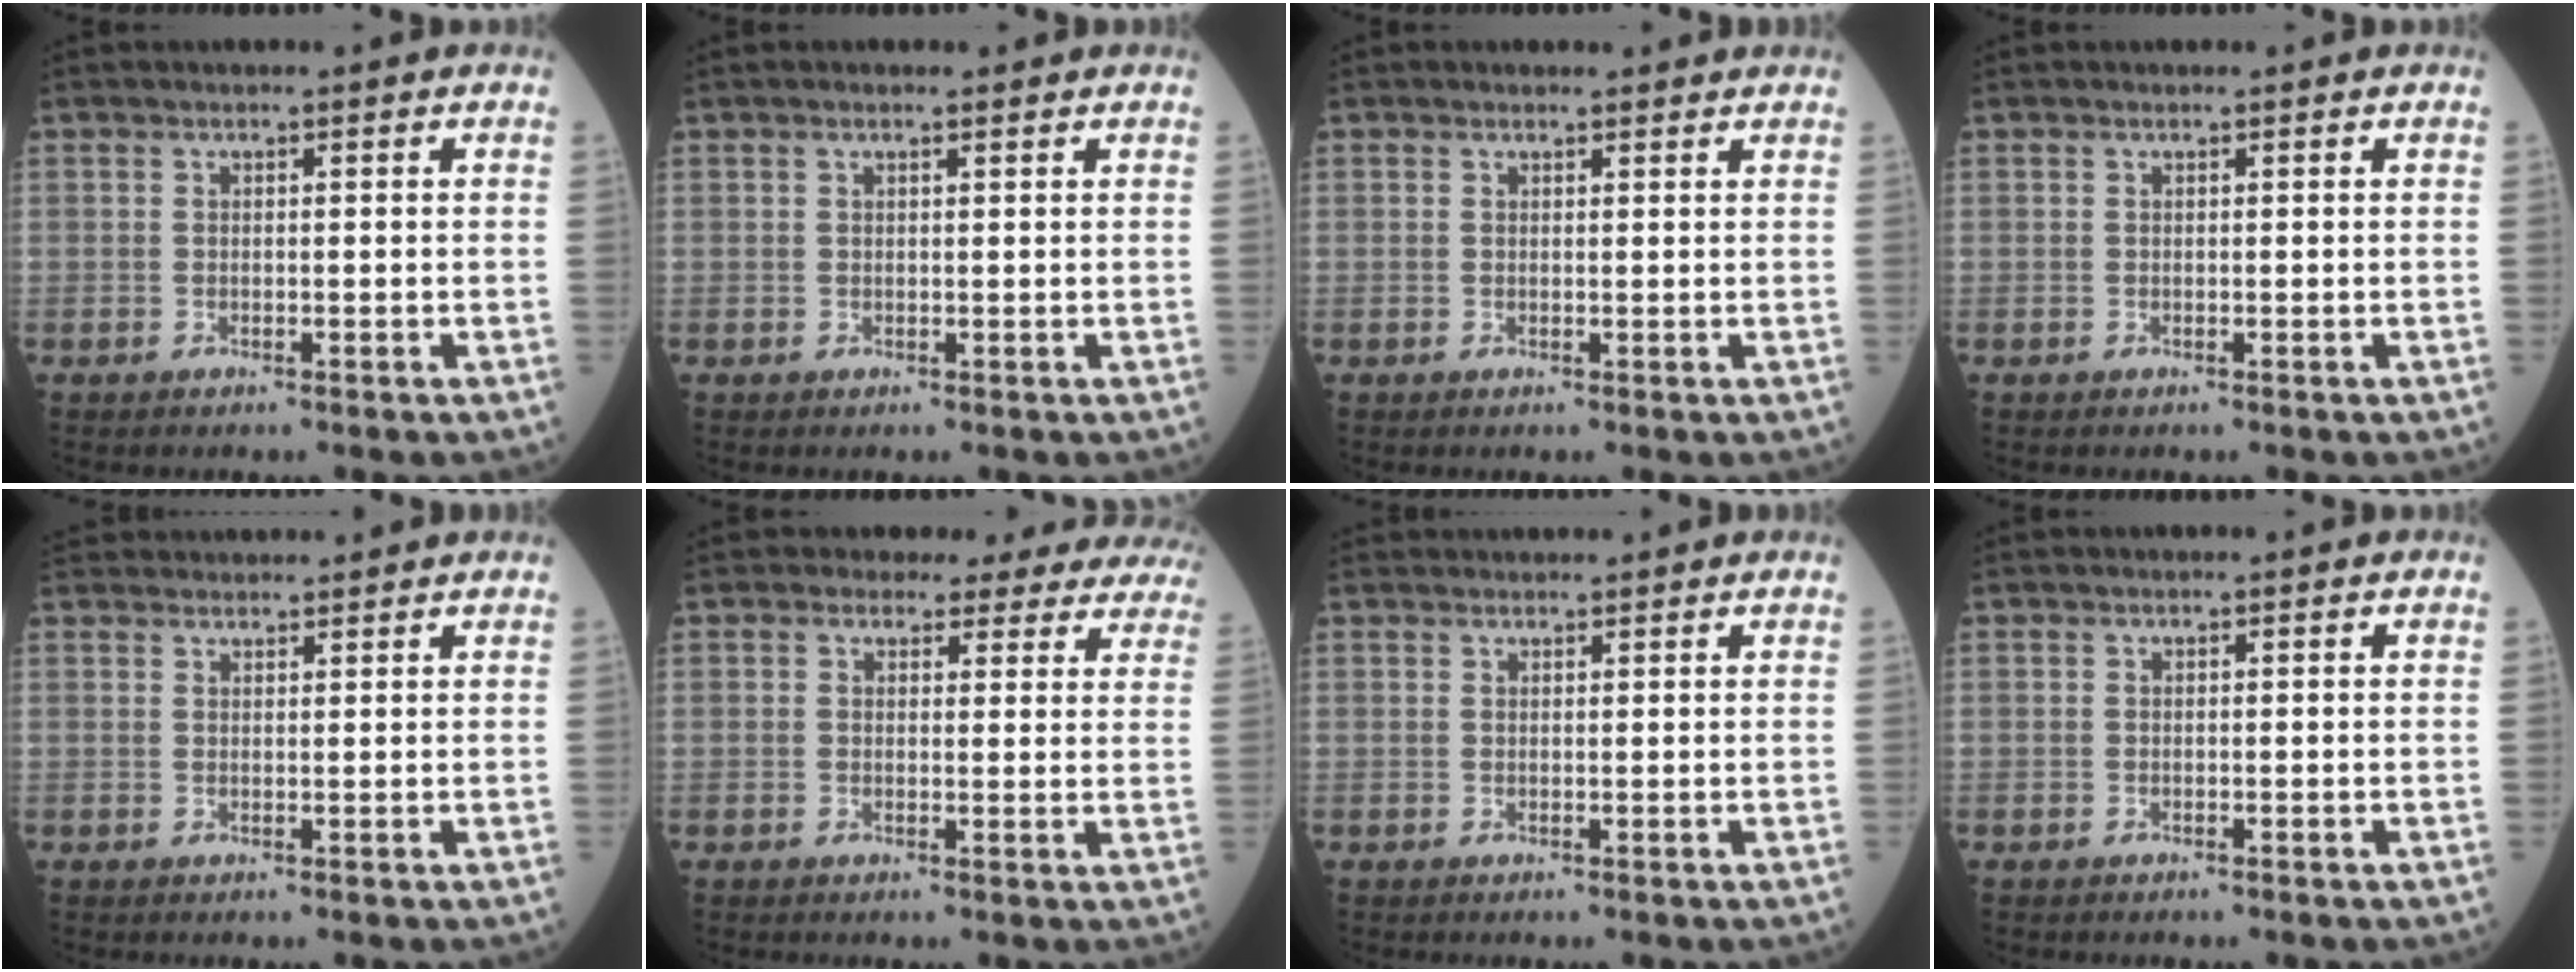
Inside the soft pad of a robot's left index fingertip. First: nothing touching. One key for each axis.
{"total": 1.2, "fx": 1.0, "fy": 0.2, "fz": 0.7, "tx": -0.015, "ty": 0.010, "tz": 0.015}
{"total": 1.6, "fx": 1.5, "fy": 0.3, "fz": 0.0, "tx": -0.014, "ty": 0.001, "tz": 0.016}
{"total": 0.0}
{"total": 8.1, "fx": 7.8, "fy": 1.1, "fz": 1.9, "tx": -0.028, "ty": 0.040, "tz": 0.113}
{"total": 12.8, "fx": 12.0, "fy": 4.3, "fz": 1.3, "tx": 0.021, "ty": -0.022, "tz": 0.102}
{"total": 3.9, "fx": 3.8, "fy": 0.4, "fz": 0.7, "tx": -0.010, "ty": 0.031, "tz": 0.052}
{"total": 0.0}